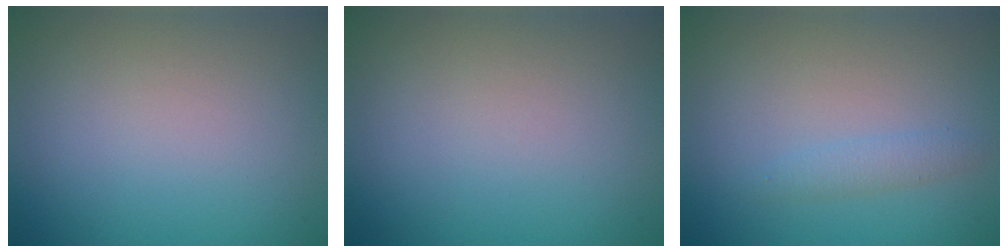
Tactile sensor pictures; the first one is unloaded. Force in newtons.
{"total": 0.0}
{"total": 1.3, "press": 1.3, "slide": 0.1}